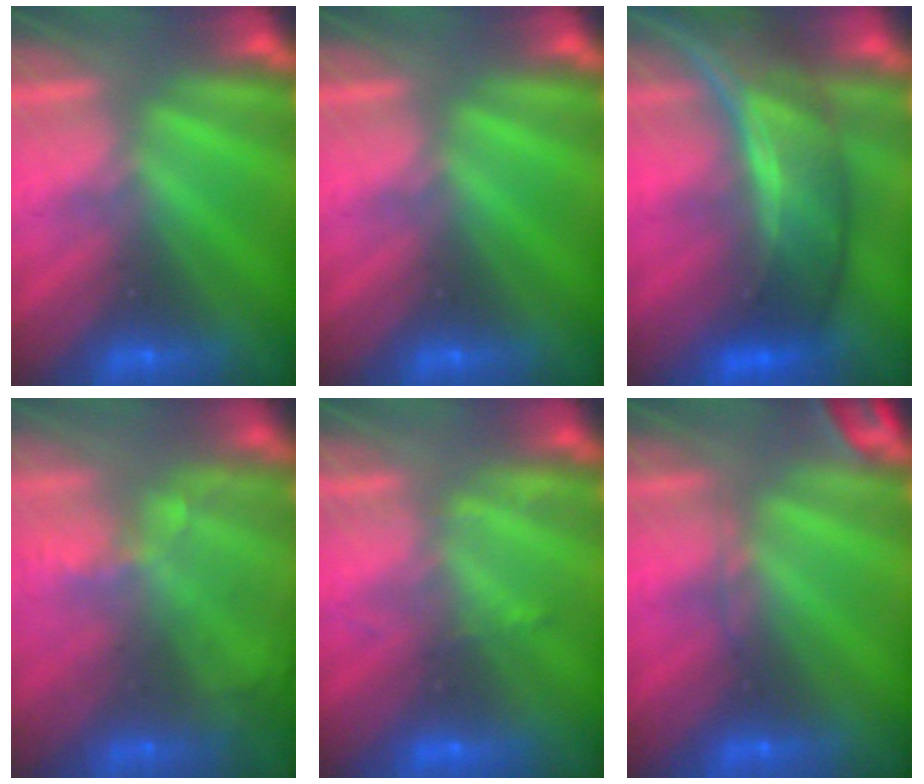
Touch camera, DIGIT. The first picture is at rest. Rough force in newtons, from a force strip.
{"total": 0.0}
{"total": 7.2}
{"total": 11.4}
{"total": 2.3}
{"total": 2.8}